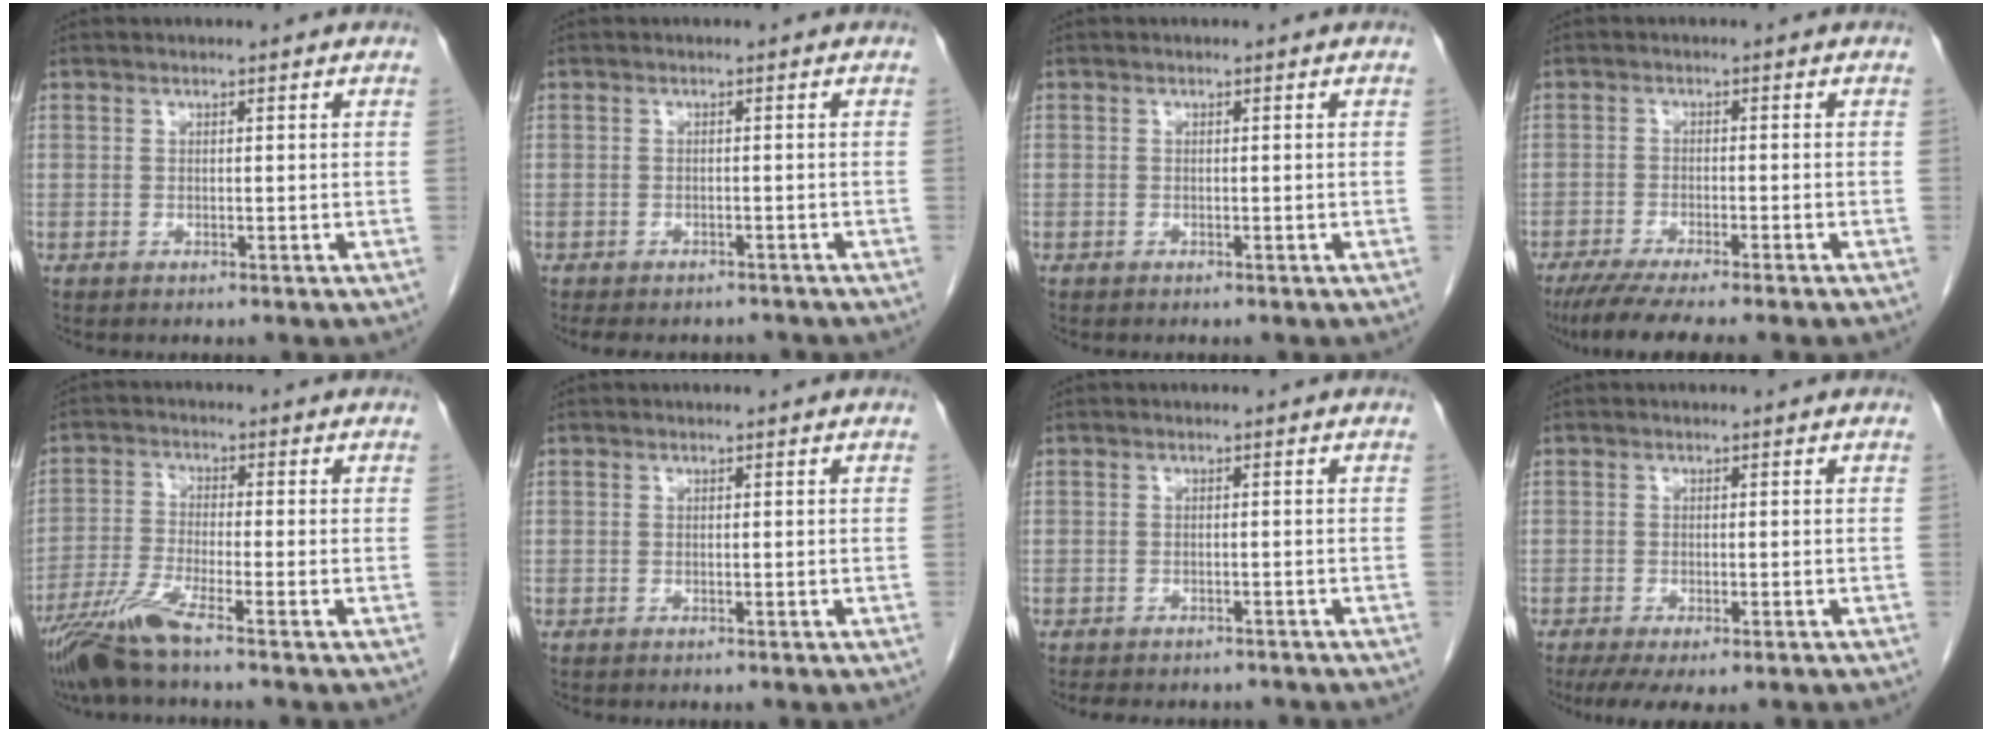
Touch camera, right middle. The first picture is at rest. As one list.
[{"total": 8.1, "force": [-7.1, 3.0, 2.5], "torque": [-0.037, -0.001, -0.086]}, {"total": 0.0}, {"total": 9.1, "force": [-7.5, 0.0, 5.2], "torque": [-0.069, -0.022, -0.115]}, {"total": 7.1, "force": [-5.4, -0.8, 4.5], "torque": [-0.098, -0.028, -0.109]}, {"total": 0.0}, {"total": 7.9, "force": [-6.9, 2.8, 2.5], "torque": [-0.039, 0.001, -0.084]}, {"total": 7.3, "force": [-5.4, 2.0, 4.5], "torque": [-0.063, -0.015, -0.081]}]